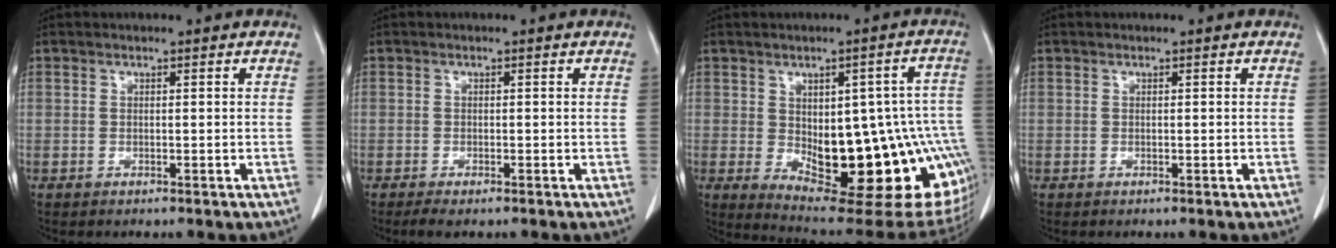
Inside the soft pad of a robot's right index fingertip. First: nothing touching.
{"total": 1.5, "force": [-1.0, 0.4, 1.0], "torque": [-0.022, -0.005, -0.017]}
{"total": 24.0, "force": [-4.4, 8.2, 22.1], "torque": [-0.226, 0.008, -0.032]}
{"total": 0.0}